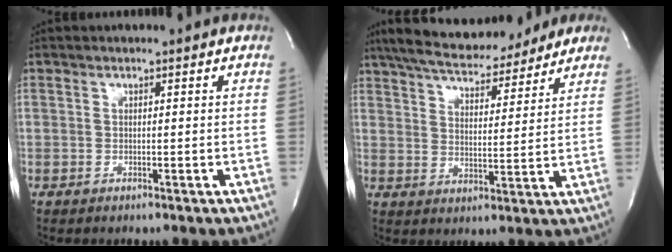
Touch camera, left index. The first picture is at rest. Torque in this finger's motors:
{"motor_torque": [0.38, -0.38, 0.62, 0.12]}